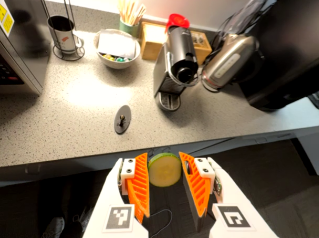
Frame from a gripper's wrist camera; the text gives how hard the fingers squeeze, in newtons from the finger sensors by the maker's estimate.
{"total": 10.9, "left": 11.8, "right": 9.9}